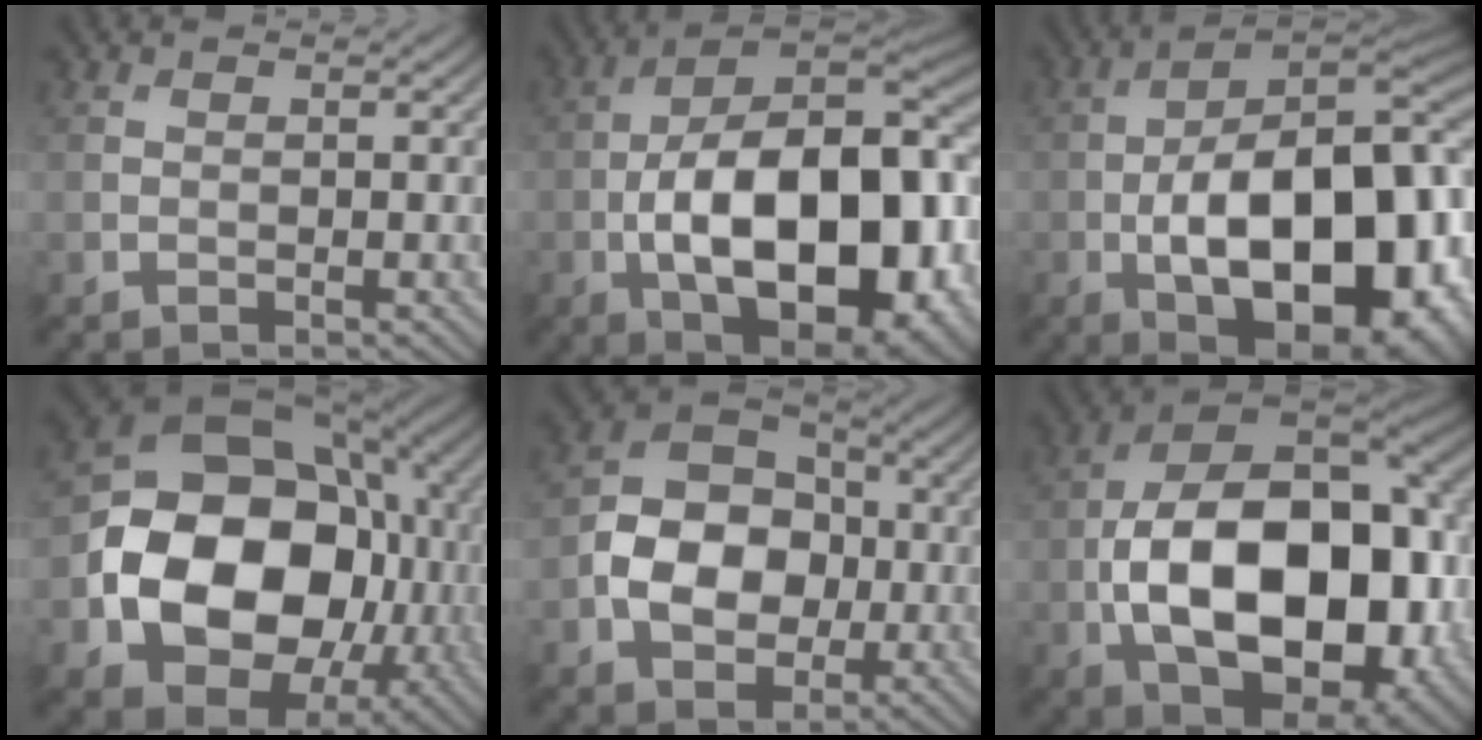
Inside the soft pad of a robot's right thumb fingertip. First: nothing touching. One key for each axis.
{"total": 19.9, "fx": -5.2, "fy": 9.7, "fz": 16.6, "tx": -0.271, "ty": -0.010, "tz": -0.087}
{"total": 19.9, "fx": -5.2, "fy": 9.6, "fz": 16.6, "tx": -0.250, "ty": -0.018, "tz": -0.078}
{"total": 17.9, "fx": -2.6, "fy": 13.5, "fz": 11.5, "tx": -0.208, "ty": -0.033, "tz": -0.038}
{"total": 9.6, "fx": -1.6, "fy": 7.3, "fz": 6.0, "tx": -0.120, "ty": -0.004, "tz": -0.044}
{"total": 19.5, "fx": -3.4, "fy": 11.5, "fz": 15.5, "tx": -0.281, "ty": -0.027, "tz": -0.050}